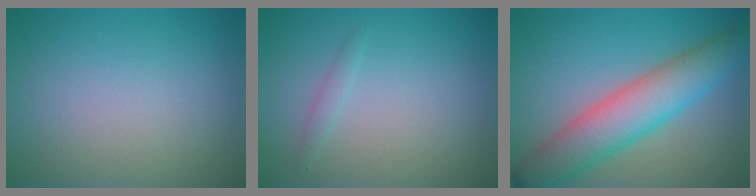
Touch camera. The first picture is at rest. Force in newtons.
{"total": 0.8, "press": 0.8, "slide": 0.1}
{"total": 7.2, "press": 7.2, "slide": 0.3}